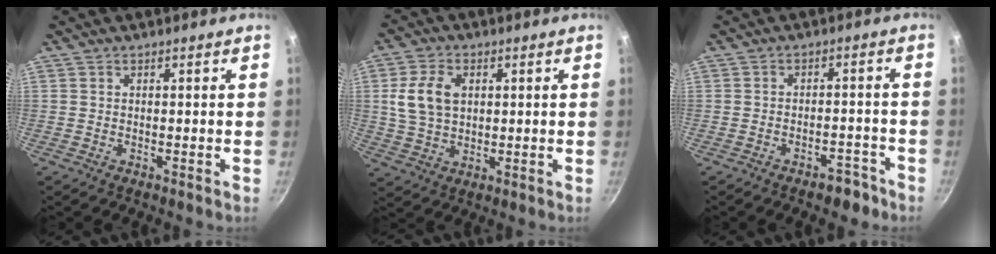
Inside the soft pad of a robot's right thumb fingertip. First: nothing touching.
{"total": 8.9, "force": [1.9, 6.2, 6.1], "torque": [-0.103, 0.001, 0.036]}
{"total": 4.7, "force": [-3.4, 2.3, 2.4], "torque": [-0.014, 0.040, -0.030]}